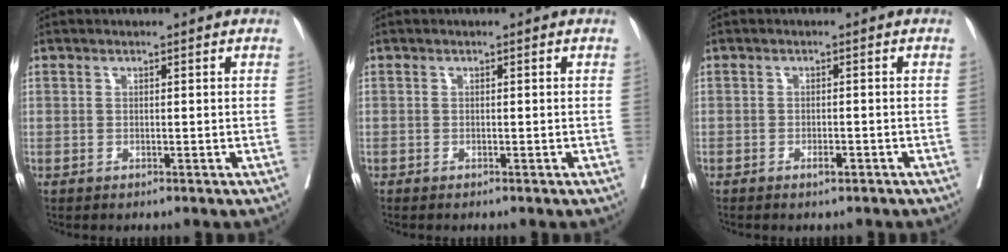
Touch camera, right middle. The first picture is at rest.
{"total": 0.0}
{"total": 1.2, "force": [-0.6, 0.3, 0.9], "torque": [-0.020, 0.000, -0.009]}